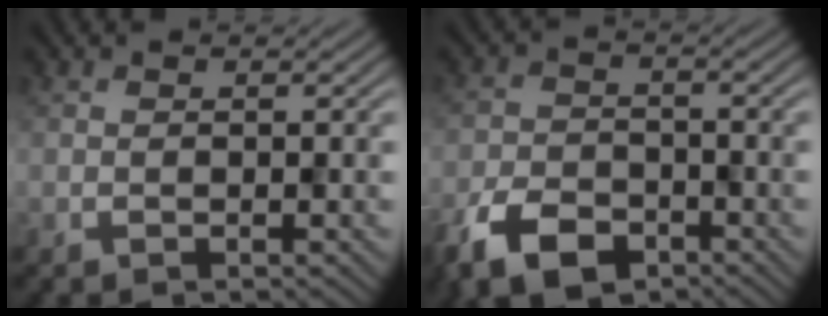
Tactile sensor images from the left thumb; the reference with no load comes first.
{"total": 7.0, "force": [-4.9, 3.9, 3.2], "torque": [-0.060, -0.012, -0.096]}